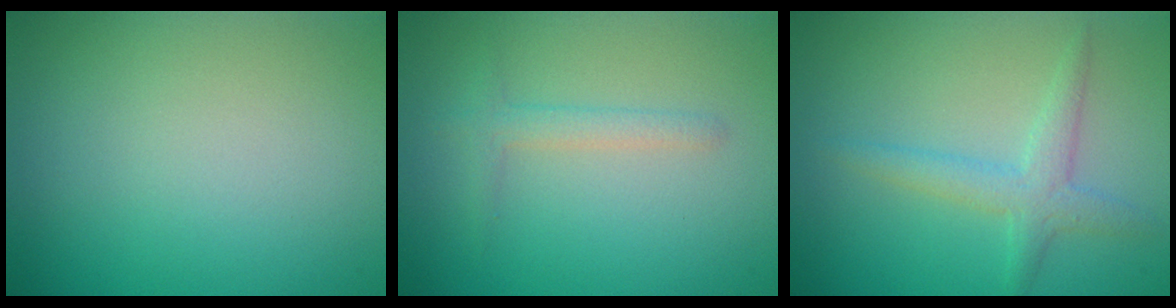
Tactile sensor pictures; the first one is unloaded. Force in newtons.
{"total": 1.5, "press": 1.5, "slide": 0.0}
{"total": 1.8, "press": 1.8, "slide": 0.1}